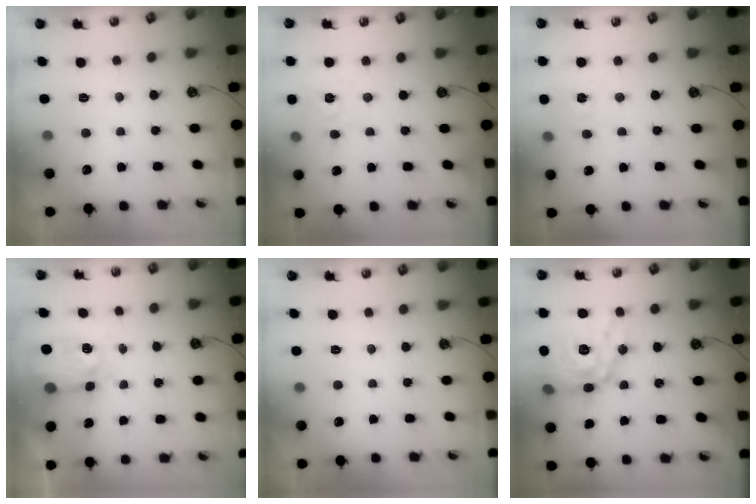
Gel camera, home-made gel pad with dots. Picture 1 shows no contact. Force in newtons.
{"total": 2.7, "press": 2.7, "slide": 0.3}
{"total": 1.8, "press": 1.8, "slide": 0.3}
{"total": 7.3, "press": 7.3, "slide": 1.0}
{"total": 0.0}
{"total": 19.2, "press": 19.1, "slide": 1.8}